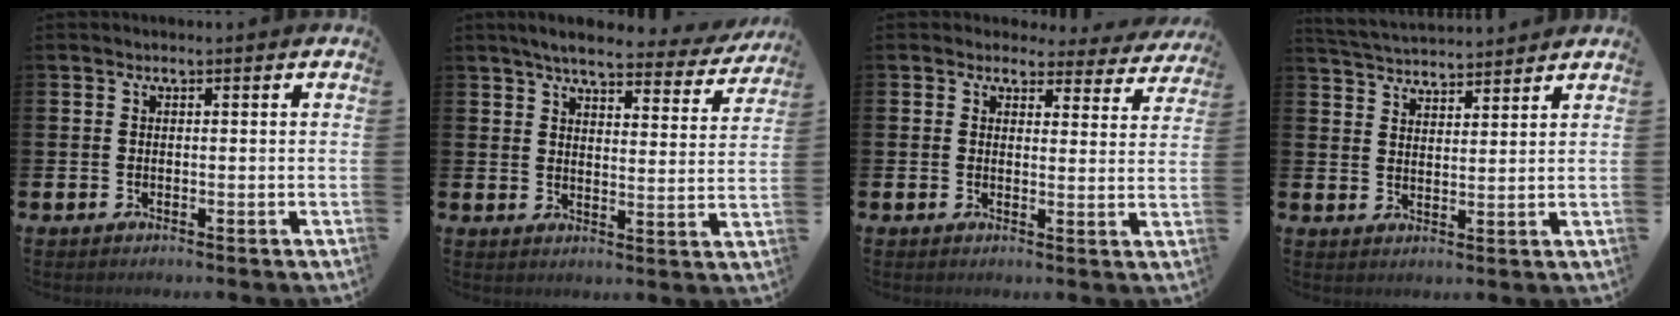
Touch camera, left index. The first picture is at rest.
{"total": 5.6, "force": [5.1, 0.8, 2.1], "torque": [-0.047, -0.030, 0.085]}
{"total": 3.0, "force": [2.7, 1.4, 0.2], "torque": [-0.006, -0.018, 0.043]}
{"total": 4.3, "force": [4.2, 0.4, -0.1], "torque": [-0.017, -0.023, 0.077]}